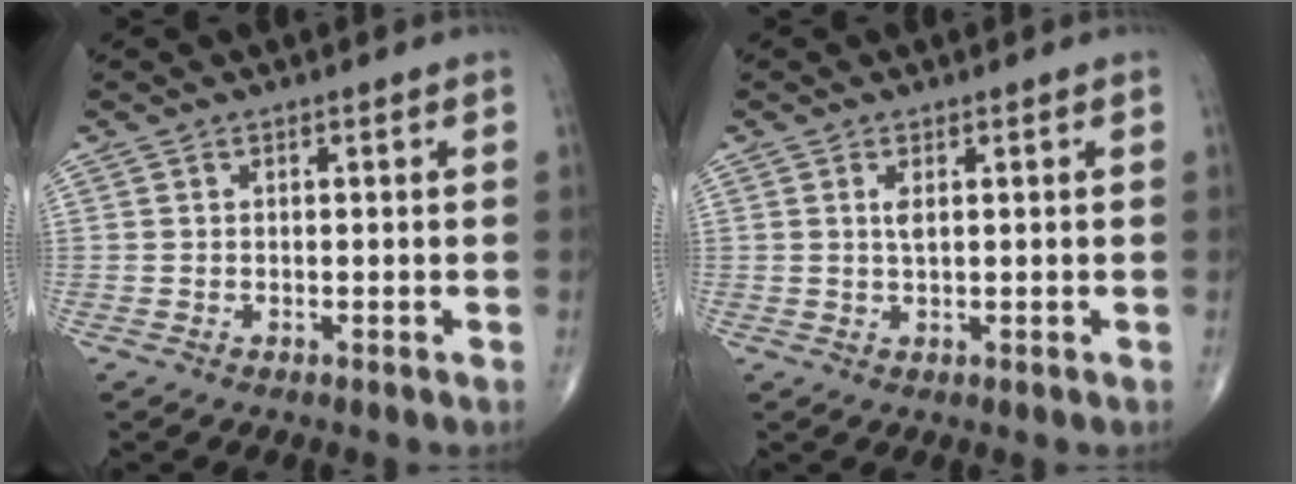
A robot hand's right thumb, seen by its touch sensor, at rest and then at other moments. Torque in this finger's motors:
{"motor_torque": [0.55, 0.44, 0.45, 0.11, 0.03]}